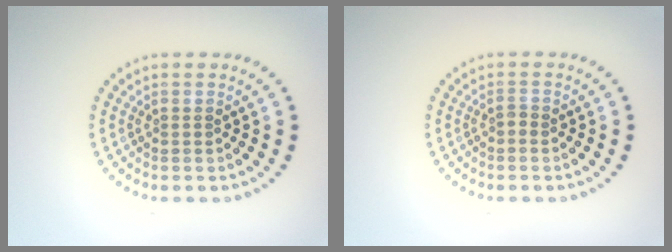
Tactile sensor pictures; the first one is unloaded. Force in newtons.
{"total": 0.7, "press": 0.5, "slide": 0.5}